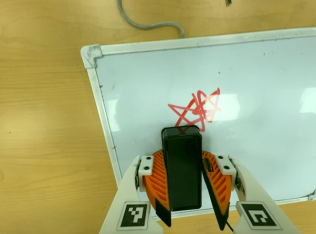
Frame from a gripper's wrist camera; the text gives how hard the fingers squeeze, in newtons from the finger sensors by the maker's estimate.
{"total": 13.5, "left": 15.1, "right": 11.9}